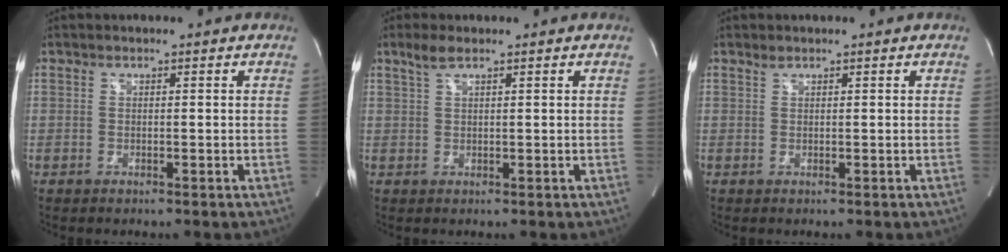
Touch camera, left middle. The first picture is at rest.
{"total": 2.2, "force": [1.6, 0.3, 1.5], "torque": [-0.039, 0.009, 0.036]}
{"total": 0.5, "force": [0.5, 0.1, 0.1], "torque": [-0.008, 0.003, 0.013]}